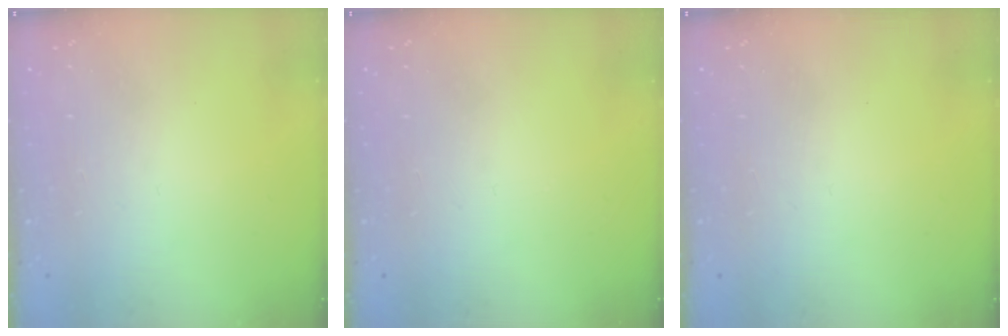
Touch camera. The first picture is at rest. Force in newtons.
{"total": 0.0}
{"total": 0.0}